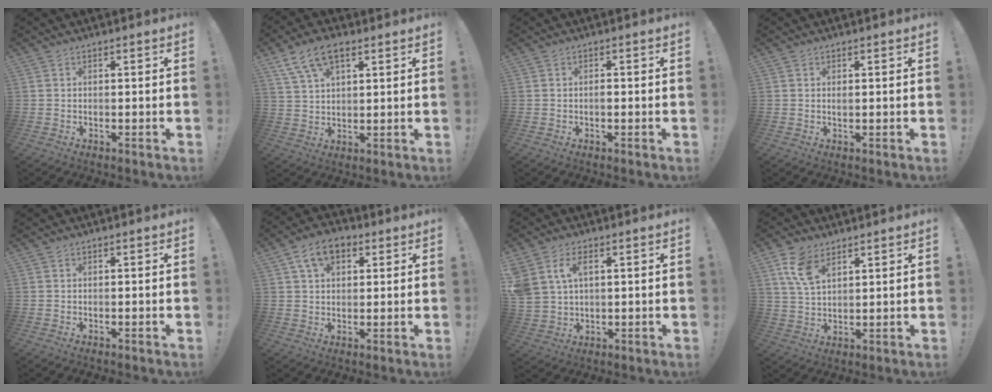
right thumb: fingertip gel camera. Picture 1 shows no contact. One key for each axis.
{"total": 9.4, "fx": 4.9, "fy": 4.7, "fz": 6.5, "tx": -0.115, "ty": -0.010, "tz": 0.096}
{"total": 1.0, "fx": -0.5, "fy": 0.4, "fz": 0.7, "tx": -0.013, "ty": 0.002, "tz": -0.010}
{"total": 0.6, "fx": 0.1, "fy": 0.3, "fz": 0.5, "tx": -0.002, "ty": -0.002, "tz": -0.001}
{"total": 0.0}
{"total": 9.3, "fx": 4.0, "fy": 6.0, "fz": 5.8, "tx": -0.090, "ty": 0.004, "tz": 0.076}
{"total": 7.5, "fx": 3.1, "fy": 4.9, "fz": 4.8, "tx": -0.098, "ty": -0.004, "tz": 0.058}
{"total": 8.5, "fx": 5.0, "fy": 4.4, "fz": 5.1, "tx": -0.098, "ty": -0.012, "tz": 0.098}